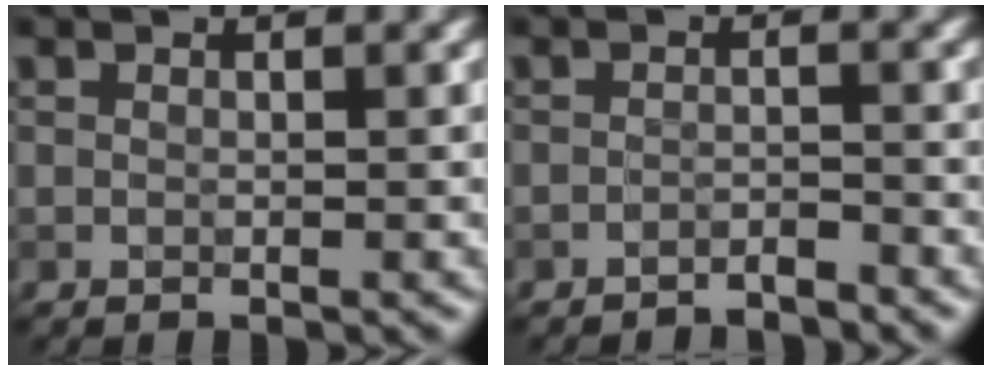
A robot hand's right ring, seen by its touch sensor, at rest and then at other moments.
{"total": 1.6, "force": [-1.6, 0.1, 0.3], "torque": [-0.001, 0.000, -0.030]}